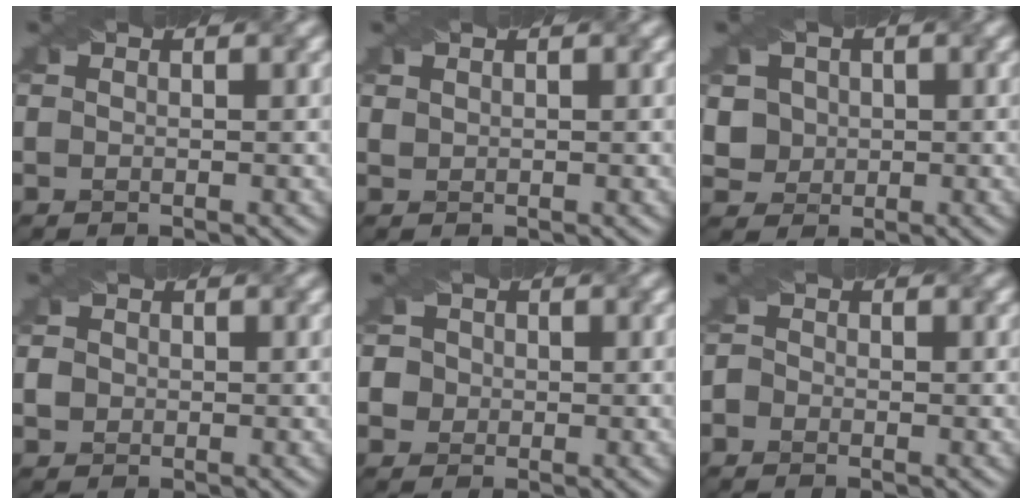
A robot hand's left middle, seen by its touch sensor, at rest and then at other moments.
{"total": 0.8, "force": [0.7, 0.4, 0.2], "torque": [-0.017, 0.001, 0.024]}
{"total": 4.1, "force": [1.3, 3.6, 1.4], "torque": [-0.028, 0.010, 0.021]}
{"total": 1.7, "force": [0.2, 1.6, 0.6], "torque": [-0.003, 0.015, 0.001]}
{"total": 4.5, "force": [0.7, 4.2, 1.4], "torque": [-0.020, 0.035, -0.010]}
{"total": 1.3, "force": [-0.5, 1.2, 0.4], "torque": [0.011, 0.014, -0.024]}